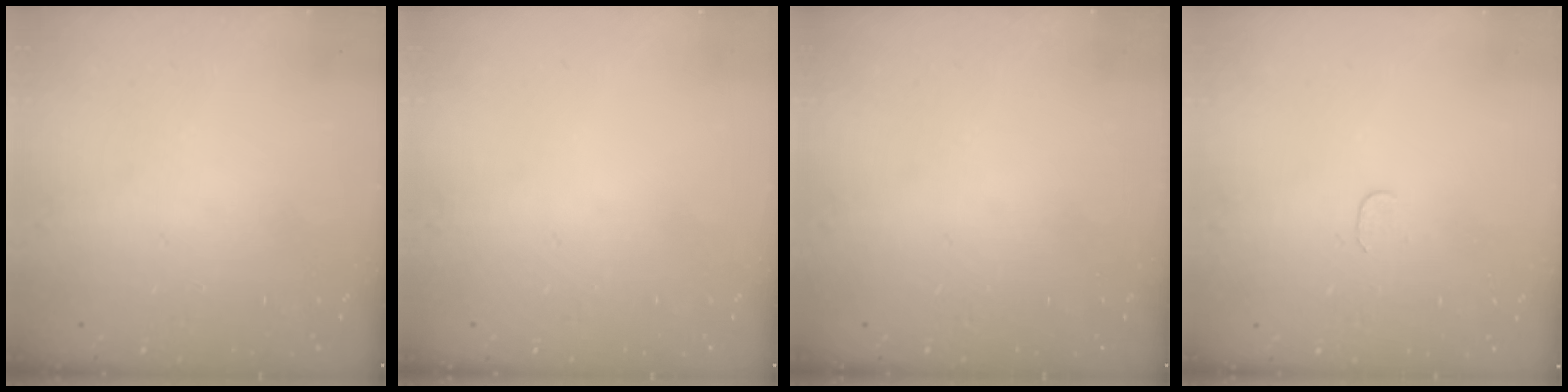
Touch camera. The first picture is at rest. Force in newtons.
{"total": 0.0}
{"total": 0.0}
{"total": 3.5, "press": 3.5, "slide": 0.3}